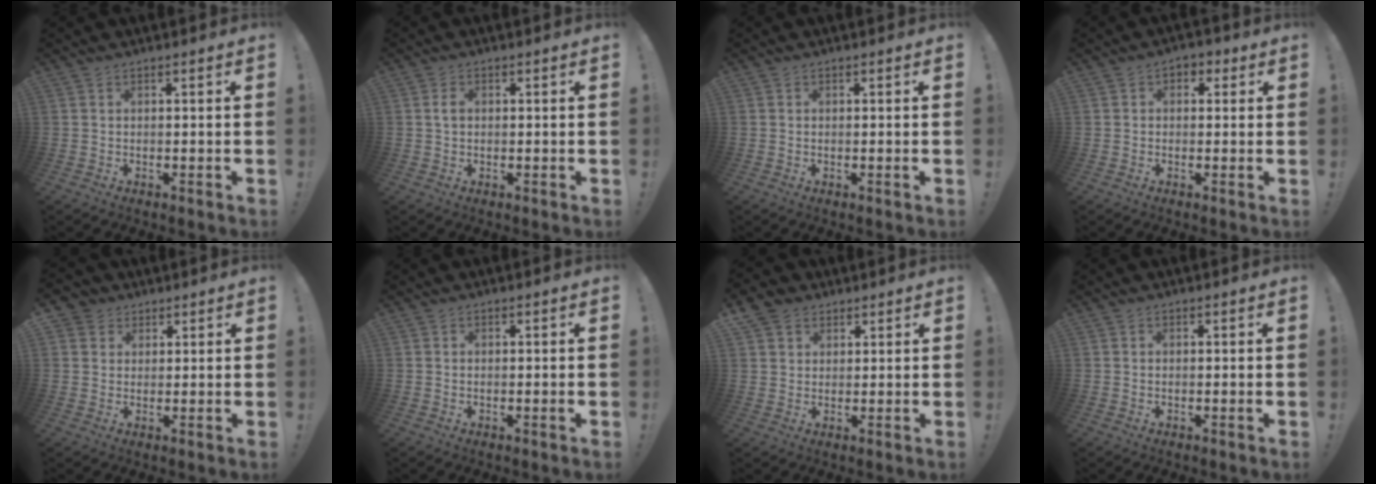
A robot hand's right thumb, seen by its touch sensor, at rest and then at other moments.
{"total": 2.1, "force": [0.2, 1.3, 1.6], "torque": [-0.033, 0.006, 0.003]}
{"total": 0.6, "force": [0.0, -0.1, 0.6], "torque": [-0.013, 0.001, -0.001]}
{"total": 3.2, "force": [0.2, 2.6, 1.9], "torque": [-0.014, 0.004, 0.000]}
{"total": 4.7, "force": [2.3, 4.1, 0.7], "torque": [-0.012, -0.010, 0.045]}
{"total": 1.1, "force": [-0.2, 0.0, 1.1], "torque": [-0.020, 0.001, -0.004]}
{"total": 6.1, "force": [3.4, 4.9, 1.5], "torque": [-0.020, -0.014, 0.068]}
{"total": 0.7, "force": [0.0, -0.1, 0.7], "torque": [-0.022, 0.004, 0.001]}